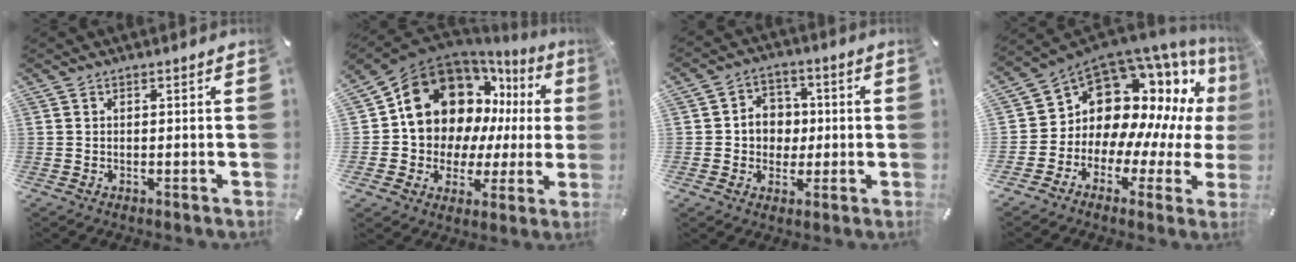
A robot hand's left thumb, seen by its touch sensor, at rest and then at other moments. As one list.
[{"total": 18.7, "force": [7.8, 14.2, 9.4], "torque": [-0.154, -0.060, 0.152]}, {"total": 7.5, "force": [-0.5, 7.0, 2.5], "torque": [-0.038, 0.017, -0.009]}, {"total": 15.4, "force": [8.5, 10.7, 7.2], "torque": [-0.109, -0.104, 0.162]}]